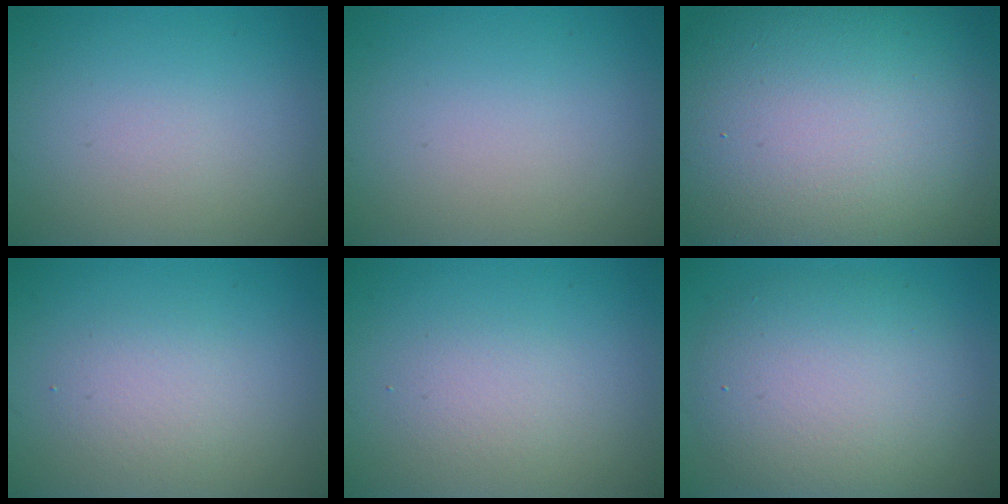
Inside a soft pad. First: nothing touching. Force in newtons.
{"total": 0.0}
{"total": 20.7, "press": 20.7, "slide": 1.3}
{"total": 2.2, "press": 2.2, "slide": 0.3}
{"total": 1.6, "press": 1.6, "slide": 0.3}
{"total": 7.6, "press": 7.5, "slide": 0.6}